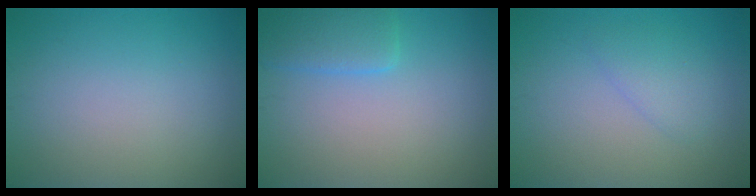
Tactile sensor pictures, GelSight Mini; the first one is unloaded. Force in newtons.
{"total": 3.0, "press": 3.0, "slide": 0.2}
{"total": 1.9, "press": 1.9, "slide": 0.1}